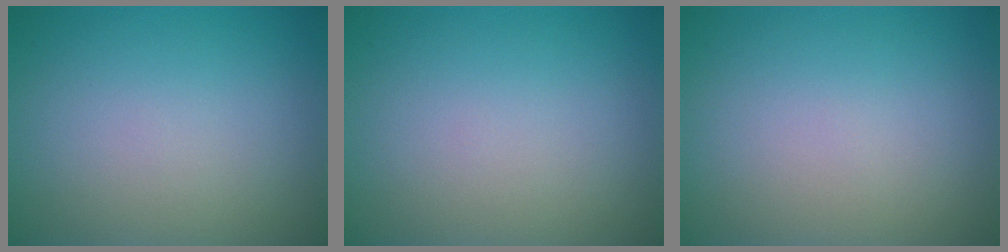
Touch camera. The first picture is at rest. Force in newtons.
{"total": 0.0}
{"total": 0.0}